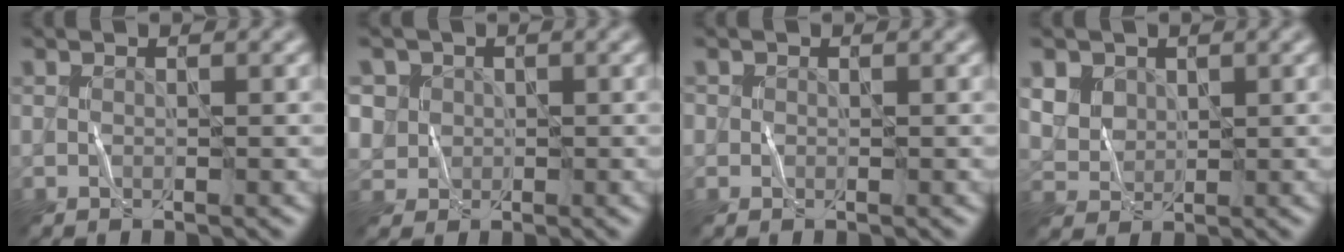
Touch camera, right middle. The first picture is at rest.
{"total": 3.3, "force": [1.3, 3.1, 0.3], "torque": [-0.015, 0.011, 0.017]}
{"total": 0.6, "force": [0.1, 0.6, 0.0], "torque": [0.007, -0.001, -0.001]}
{"total": 5.0, "force": [2.8, 3.8, 1.7], "torque": [-0.071, 0.015, 0.052]}